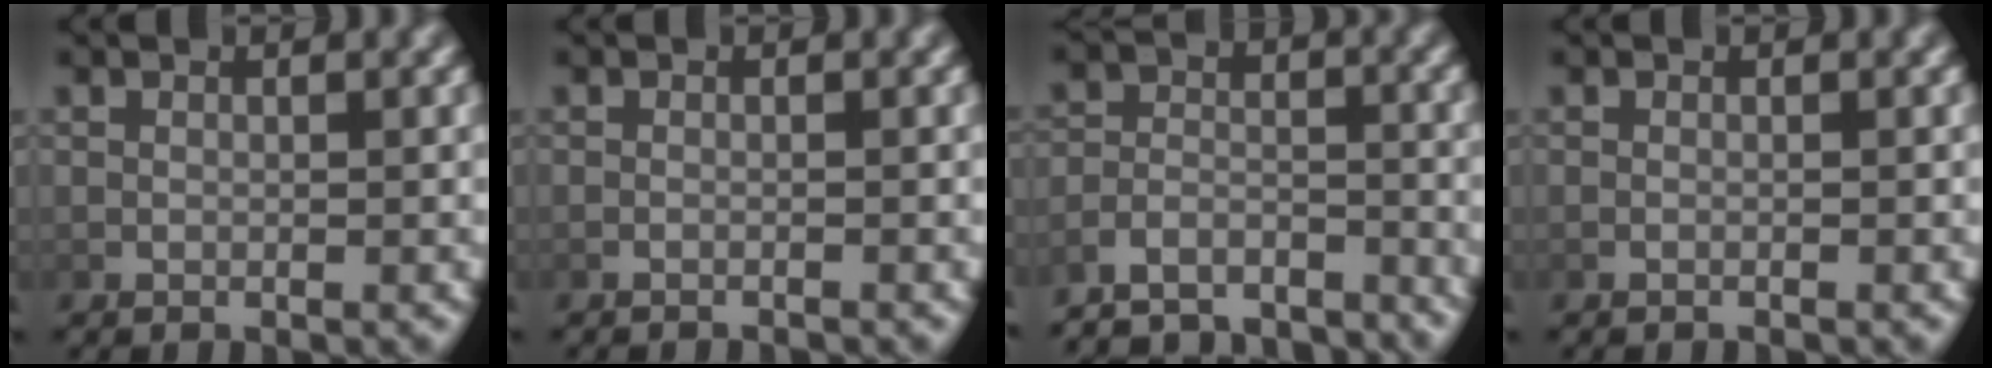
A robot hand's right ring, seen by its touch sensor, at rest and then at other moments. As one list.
[{"total": 1.3, "force": [-1.3, 0.1, 0.1], "torque": [-0.004, 0.000, -0.021]}, {"total": 8.7, "force": [-8.2, 2.6, 1.4], "torque": [-0.011, -0.023, -0.133]}, {"total": 0.5, "force": [-0.5, 0.0, 0.1], "torque": [0.000, 0.003, -0.010]}]